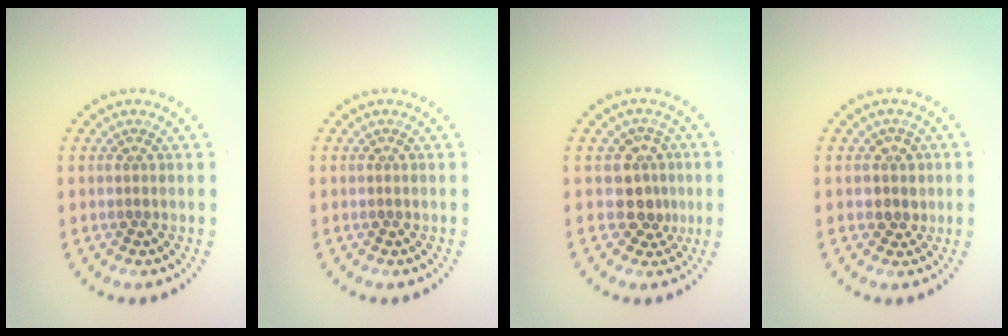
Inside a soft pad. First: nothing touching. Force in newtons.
{"total": 0.0}
{"total": 2.7, "press": 2.4, "slide": 1.3}
{"total": 1.7, "press": 1.4, "slide": 0.9}